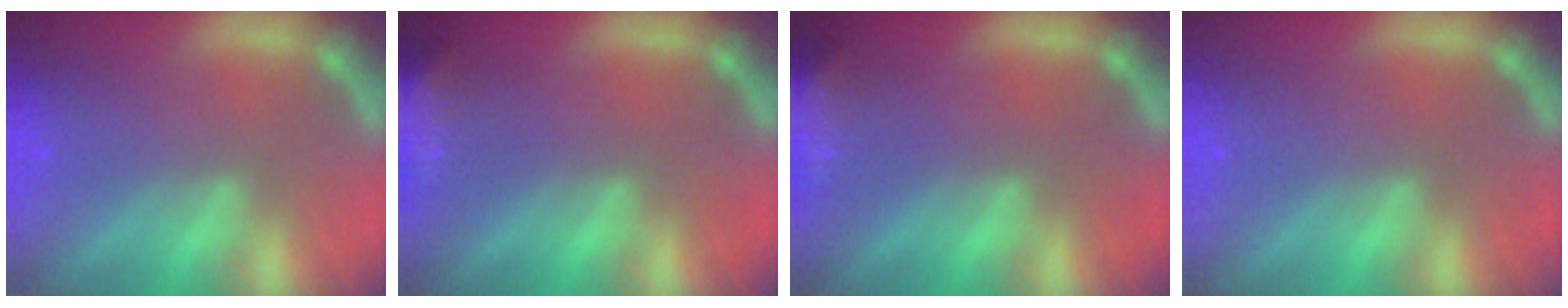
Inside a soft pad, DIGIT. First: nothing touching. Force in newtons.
{"total": 7.4}
{"total": 7.4}
{"total": 0.0}